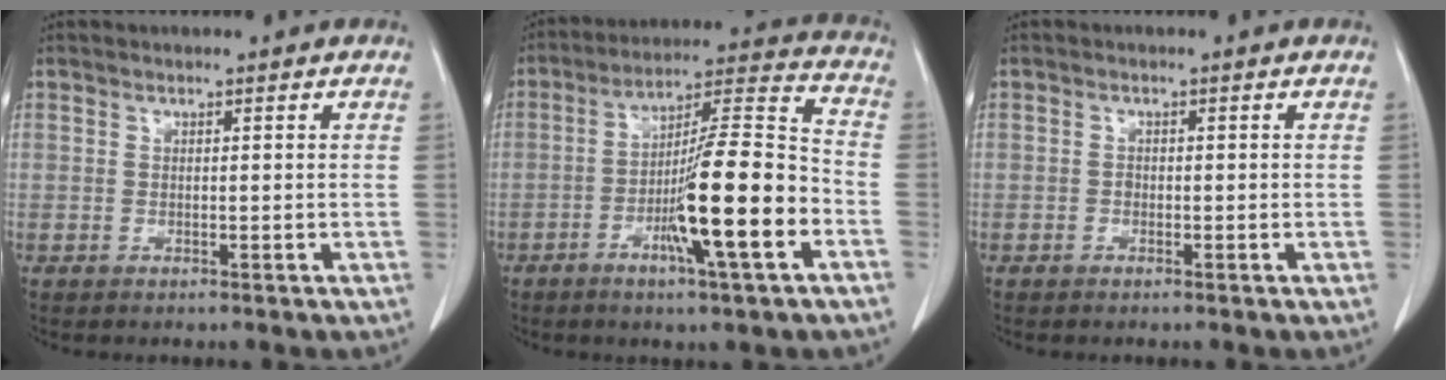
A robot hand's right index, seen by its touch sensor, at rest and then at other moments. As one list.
[{"total": 15.9, "force": [-5.4, 0.8, 14.9], "torque": [-0.248, -0.002, -0.091]}, {"total": 0.6, "force": [-0.3, 0.5, 0.2], "torque": [-0.001, 0.003, -0.007]}]